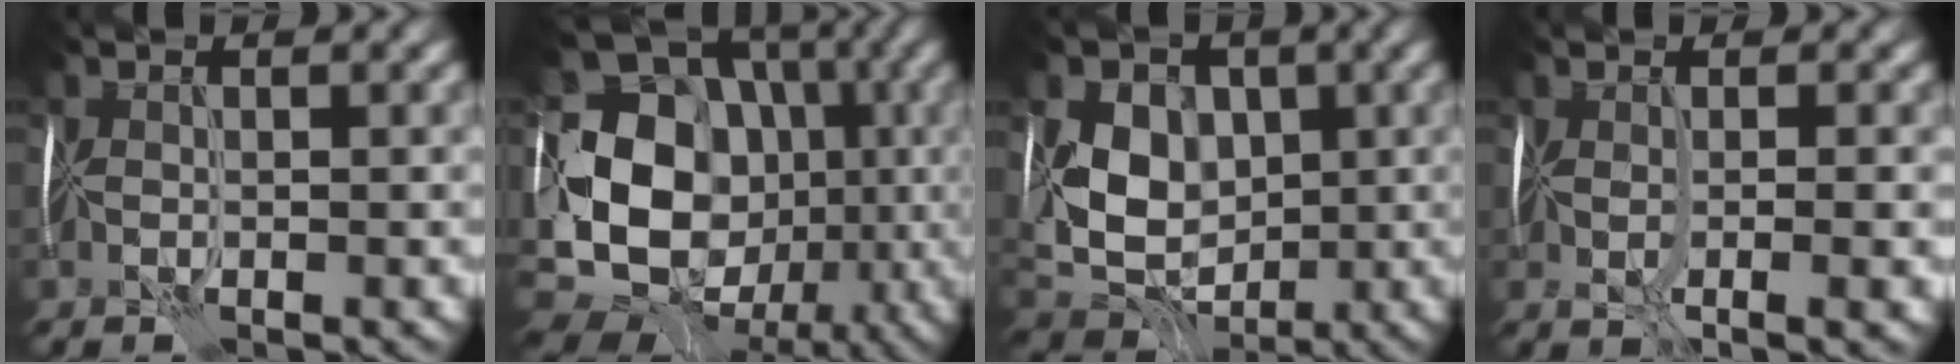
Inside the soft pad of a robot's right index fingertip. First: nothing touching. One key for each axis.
{"total": 16.2, "fx": -2.1, "fy": 12.9, "fz": 9.7, "tx": -0.168, "ty": -0.005, "tz": -0.034}
{"total": 8.2, "fx": 0.7, "fy": 6.3, "fz": 5.2, "tx": -0.087, "ty": -0.002, "tz": 0.011}
{"total": 4.2, "fx": -0.8, "fy": 1.1, "fz": 4.0, "tx": -0.064, "ty": -0.011, "tz": -0.007}